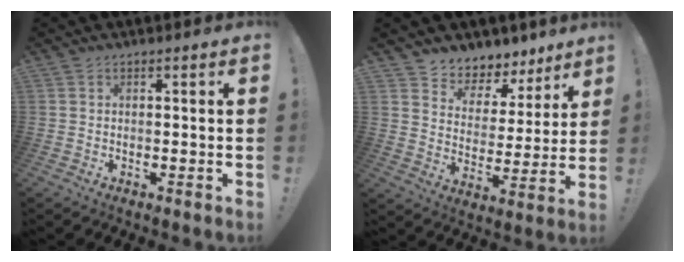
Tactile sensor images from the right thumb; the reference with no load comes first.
{"total": 7.3, "force": [5.7, 4.4, 1.1], "torque": [-0.020, -0.060, 0.108]}